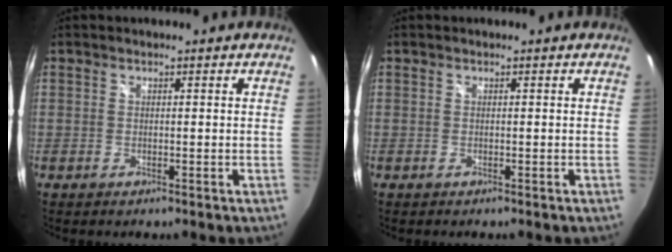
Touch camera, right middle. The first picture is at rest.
{"total": 0.0}